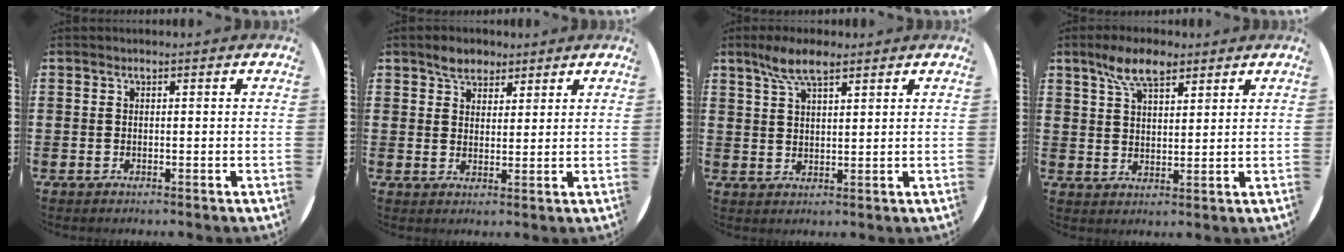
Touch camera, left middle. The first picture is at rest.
{"total": 3.3, "force": [2.8, 1.8, 0.4], "torque": [-0.007, 0.004, 0.054]}
{"total": 5.7, "force": [4.1, 1.7, 3.6], "torque": [-0.079, 0.003, 0.073]}
{"total": 6.9, "force": [4.9, 2.8, 4.0], "torque": [-0.083, -0.003, 0.088]}